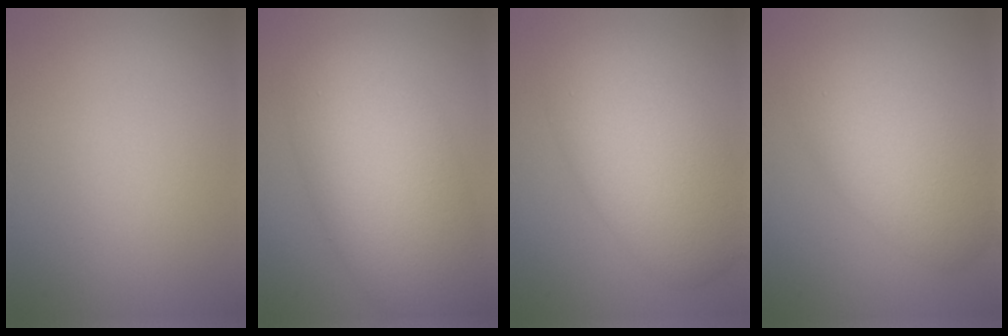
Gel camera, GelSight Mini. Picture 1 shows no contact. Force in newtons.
{"total": 10.0, "press": 10.0, "slide": 0.8}
{"total": 8.0, "press": 8.0, "slide": 0.4}
{"total": 6.0, "press": 6.0, "slide": 0.1}